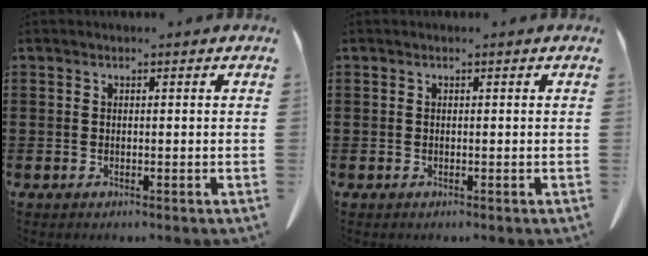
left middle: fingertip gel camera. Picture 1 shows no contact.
{"total": 0.0}